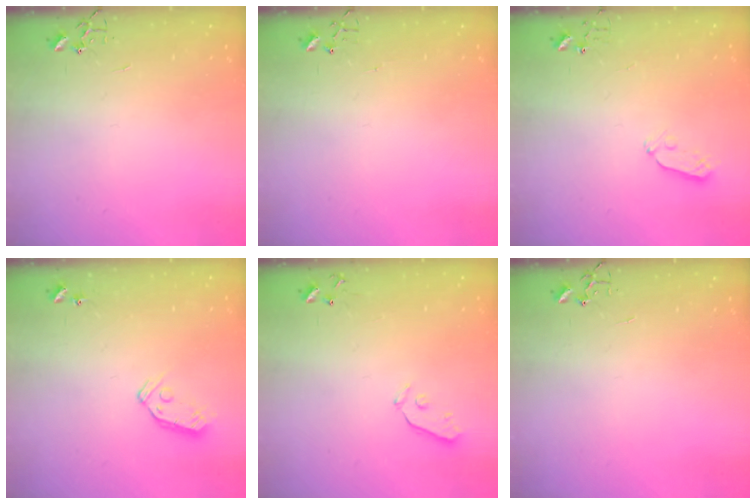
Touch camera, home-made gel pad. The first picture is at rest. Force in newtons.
{"total": 3.6, "press": 3.6, "slide": 0.4}
{"total": 3.9, "press": 3.8, "slide": 0.6}
{"total": 7.5, "press": 7.5, "slide": 0.4}
{"total": 3.4, "press": 3.4, "slide": 0.5}
{"total": 0.0}